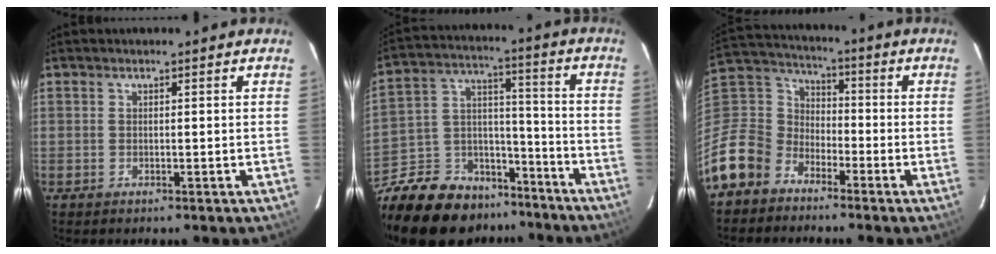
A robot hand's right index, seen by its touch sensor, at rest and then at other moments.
{"total": 21.7, "force": [-16.2, 12.0, 8.1], "torque": [-0.201, 0.057, -0.244]}
{"total": 14.0, "force": [-9.0, 10.1, 3.6], "torque": [-0.120, 0.037, -0.179]}